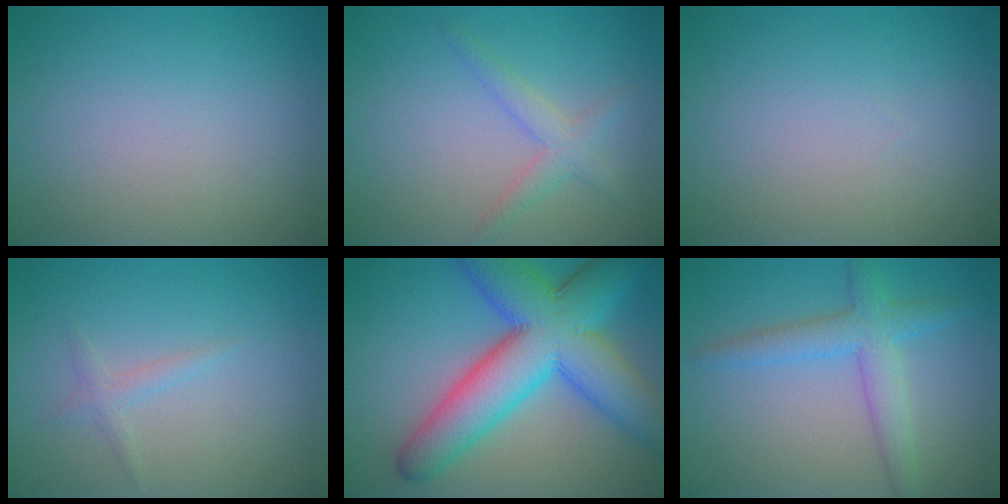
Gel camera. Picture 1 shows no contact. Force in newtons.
{"total": 2.1, "press": 2.1, "slide": 0.1}
{"total": 0.0}
{"total": 1.1, "press": 1.1, "slide": 0.1}
{"total": 11.8, "press": 11.8, "slide": 0.1}
{"total": 3.8, "press": 3.8, "slide": 0.2}